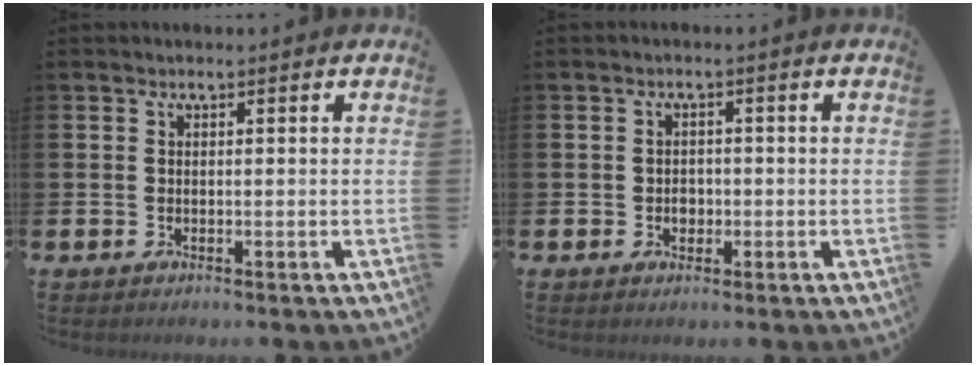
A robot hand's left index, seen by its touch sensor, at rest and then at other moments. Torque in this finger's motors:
{"motor_torque": [0.04, 0.00, 0.00, 0.03]}